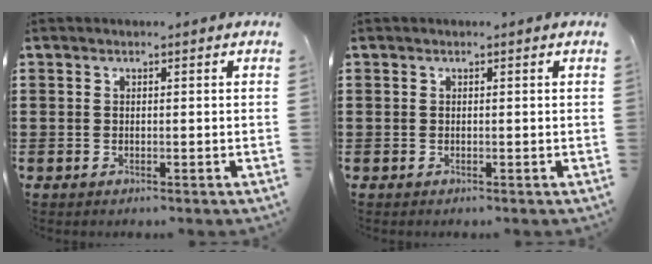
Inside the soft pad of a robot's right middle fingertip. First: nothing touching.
{"total": 0.0}